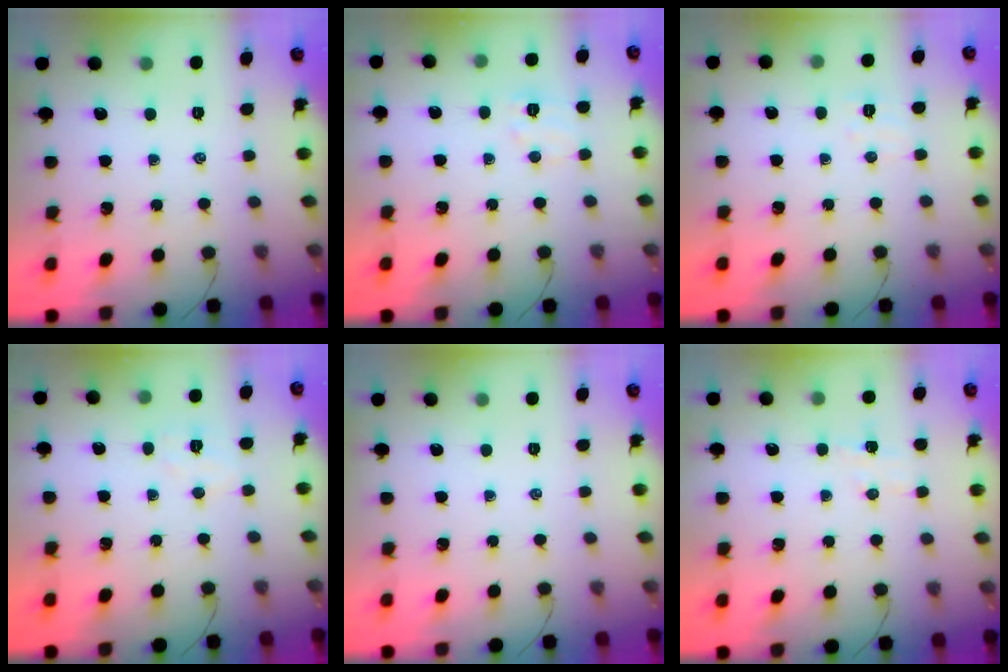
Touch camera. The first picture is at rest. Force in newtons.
{"total": 6.0, "press": 5.9, "slide": 1.1}
{"total": 4.6, "press": 4.5, "slide": 1.1}
{"total": 4.3, "press": 4.1, "slide": 1.1}
{"total": 0.0}
{"total": 4.5, "press": 4.4, "slide": 1.1}